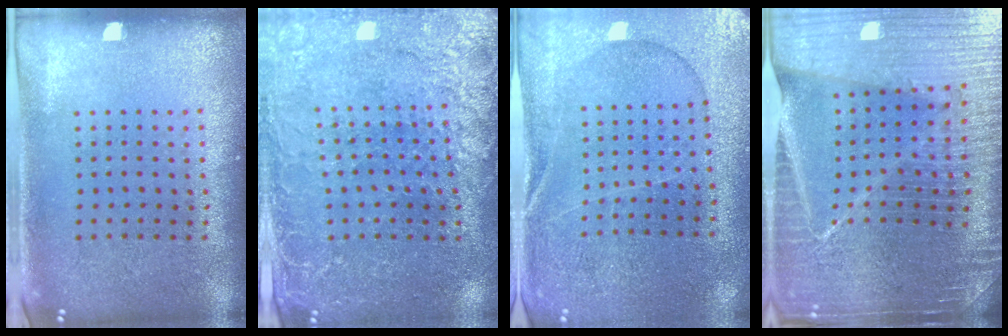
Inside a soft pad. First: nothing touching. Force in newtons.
{"total": 2.9, "press": 2.8, "slide": 0.7}
{"total": 0.8, "press": 0.6, "slide": 0.5}
{"total": 5.6, "press": 5.0, "slide": 2.4}